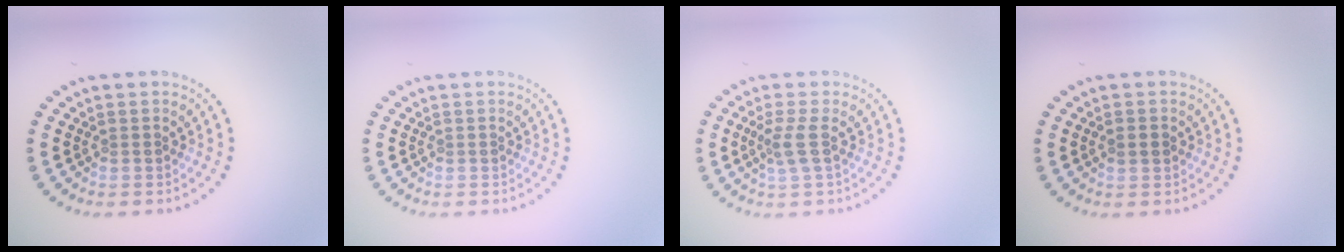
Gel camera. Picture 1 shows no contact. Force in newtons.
{"total": 0.0}
{"total": 2.0, "press": 1.5, "slide": 1.4}
{"total": 1.5, "press": 1.5, "slide": 0.0}